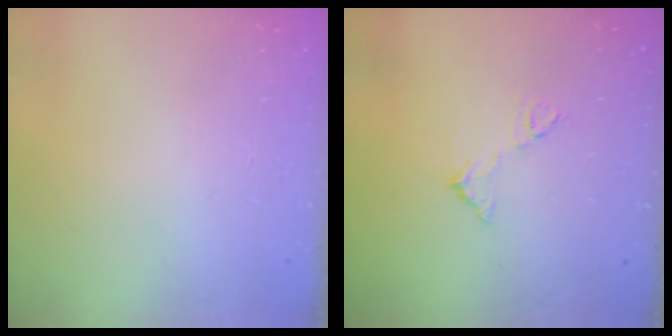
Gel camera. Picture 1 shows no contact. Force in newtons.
{"total": 7.3, "press": 7.3, "slide": 0.3}